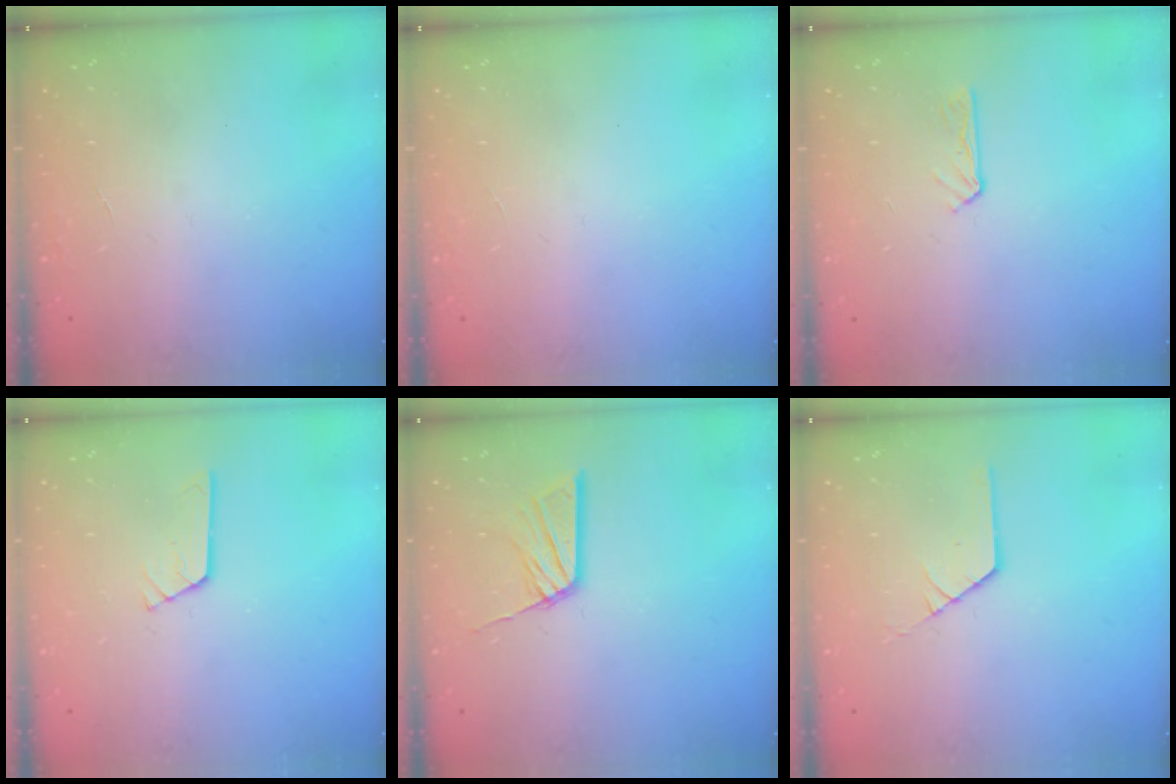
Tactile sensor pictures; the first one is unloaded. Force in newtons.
{"total": 0.0}
{"total": 2.7, "press": 2.7, "slide": 0.2}
{"total": 3.1, "press": 3.1, "slide": 0.3}
{"total": 10.9, "press": 10.9, "slide": 1.0}
{"total": 1.0, "press": 1.0, "slide": 0.1}